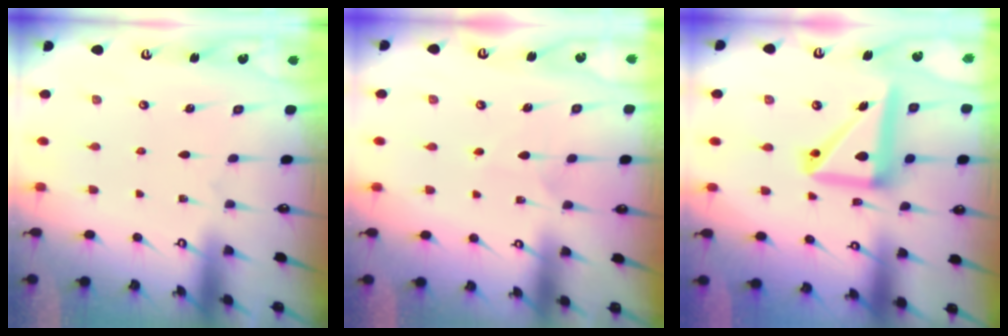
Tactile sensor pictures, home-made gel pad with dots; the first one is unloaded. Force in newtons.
{"total": 5.9, "press": 5.9, "slide": 0.5}
{"total": 15.1, "press": 14.9, "slide": 1.9}